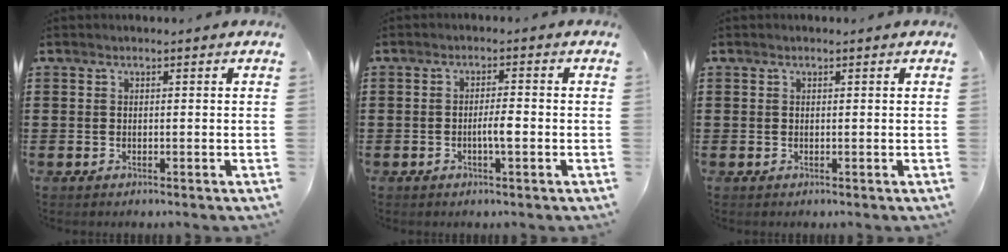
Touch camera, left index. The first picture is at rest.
{"total": 3.0, "force": [-0.8, 0.6, 2.9], "torque": [-0.052, 0.002, -0.016]}
{"total": 0.0}